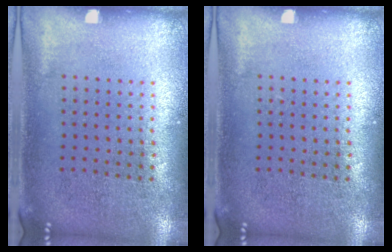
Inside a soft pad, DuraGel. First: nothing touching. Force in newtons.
{"total": 0.0}